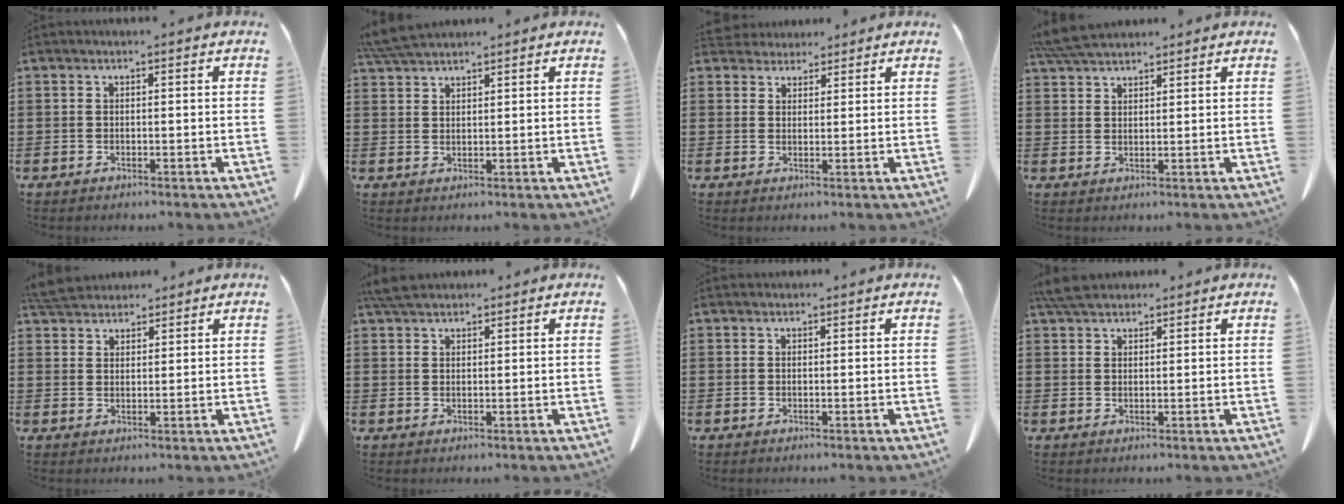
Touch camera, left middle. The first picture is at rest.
{"total": 4.4, "force": [4.0, 0.6, 1.8], "torque": [-0.048, -0.007, 0.077]}
{"total": 2.9, "force": [2.7, 1.0, 0.0], "torque": [-0.008, -0.004, 0.054]}
{"total": 5.2, "force": [4.7, 1.0, 2.0], "torque": [-0.054, -0.008, 0.091]}
{"total": 4.8, "force": [4.5, 1.2, 1.0], "torque": [-0.035, -0.007, 0.087]}
{"total": 3.6, "force": [3.1, 1.1, 1.4], "torque": [-0.037, 0.001, 0.060]}
{"total": 0.7, "force": [0.7, 0.3, 0.0], "torque": [-0.002, 0.000, 0.014]}
{"total": 4.1, "force": [3.5, 1.3, 1.6], "torque": [-0.041, -0.001, 0.069]}